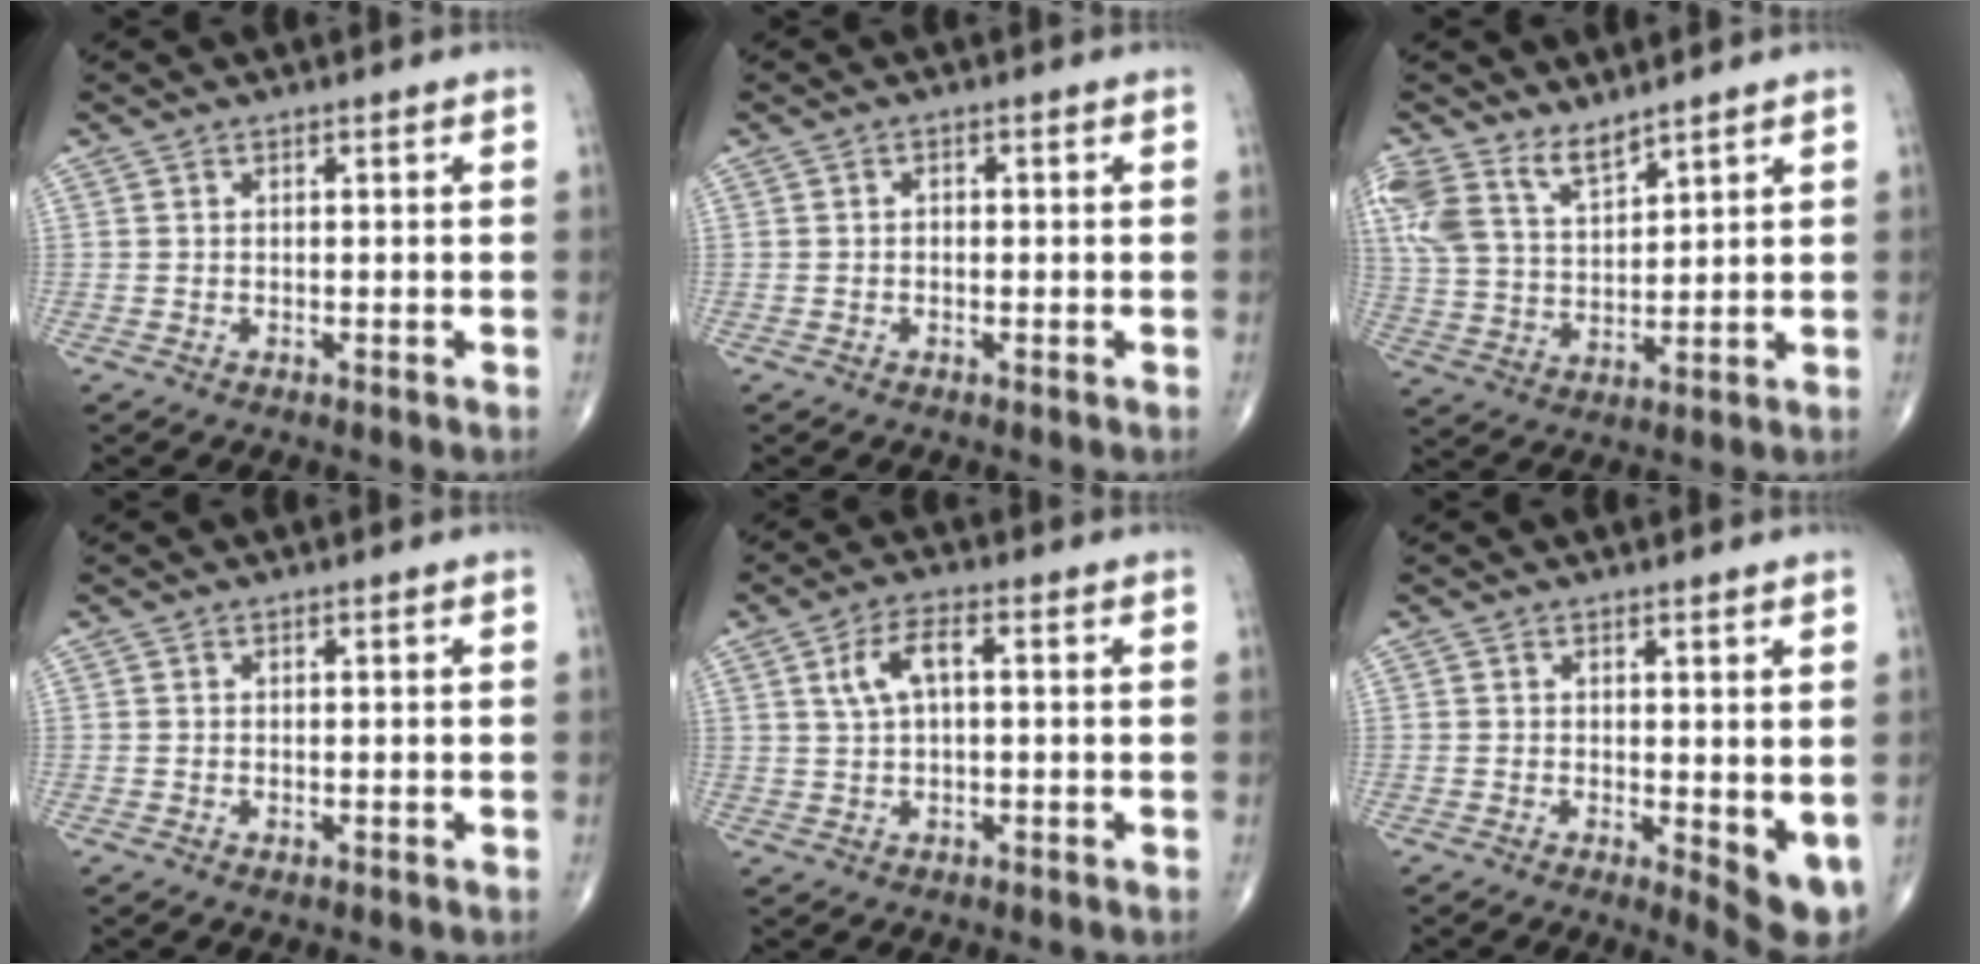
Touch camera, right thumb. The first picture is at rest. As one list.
[{"total": 1.0, "force": [-0.1, 0.8, 0.7], "torque": [-0.009, 0.005, -0.003]}, {"total": 10.6, "force": [7.5, 4.8, 5.7], "torque": [-0.110, -0.029, 0.164]}, {"total": 0.6, "force": [-0.2, 0.3, 0.5], "torque": [-0.010, -0.003, -0.002]}, {"total": 5.8, "force": [1.3, 2.6, 5.0], "torque": [-0.102, 0.015, 0.023]}, {"total": 6.1, "force": [-0.1, 2.2, 5.7], "torque": [-0.071, -0.016, 0.002]}]